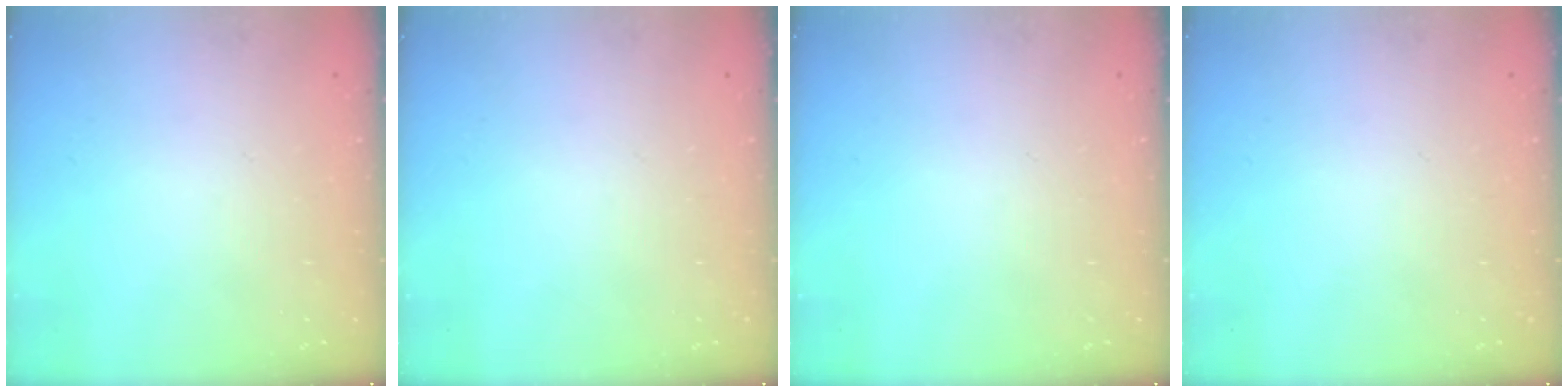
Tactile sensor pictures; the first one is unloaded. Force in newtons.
{"total": 0.0}
{"total": 0.0}
{"total": 0.0}